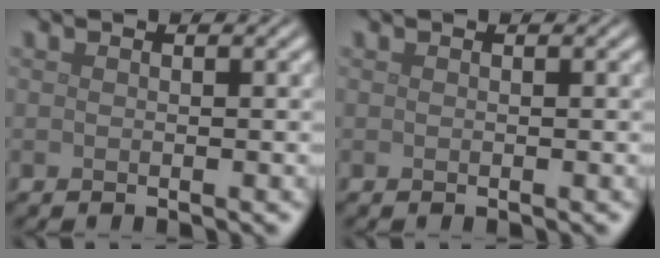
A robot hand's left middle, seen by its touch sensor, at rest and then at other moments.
{"total": 0.0}